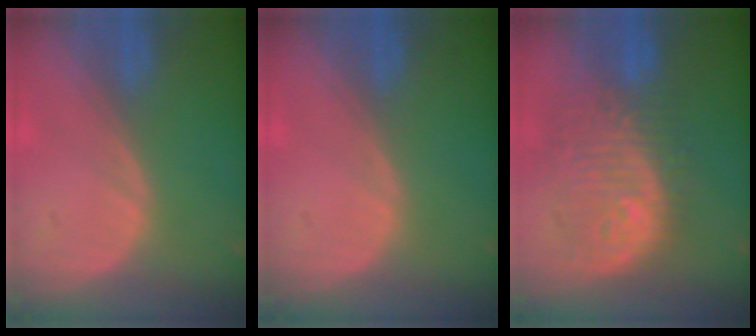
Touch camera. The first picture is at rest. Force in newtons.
{"total": 0.0}
{"total": 11.0, "press": 10.5, "slide": 3.3}